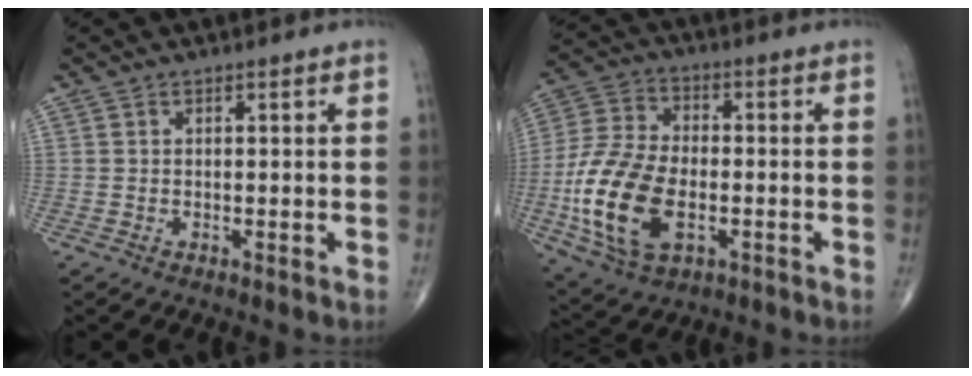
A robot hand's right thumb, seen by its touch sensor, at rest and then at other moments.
{"total": 17.8, "force": [-4.2, 10.1, 14.1], "torque": [-0.285, 0.007, -0.076]}